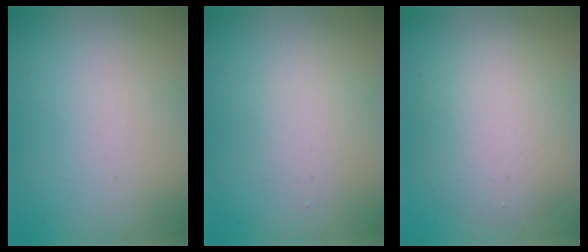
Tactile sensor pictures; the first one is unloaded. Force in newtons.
{"total": 2.0, "press": 2.0, "slide": 0.1}
{"total": 5.2, "press": 5.2, "slide": 0.4}